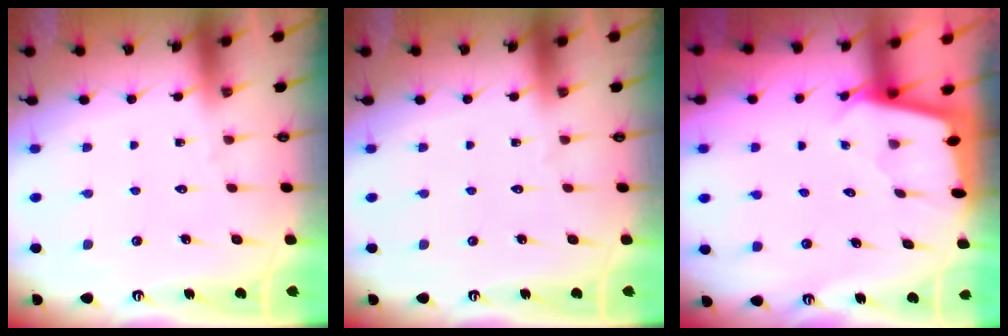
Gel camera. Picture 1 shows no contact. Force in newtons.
{"total": 0.0}
{"total": 1.8, "press": 1.8, "slide": 0.2}